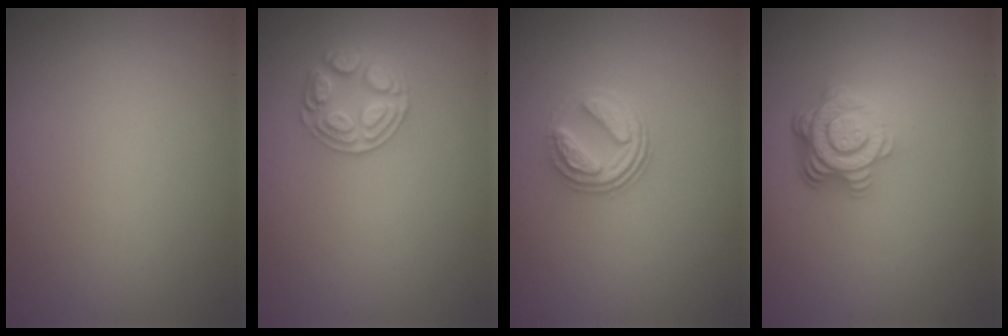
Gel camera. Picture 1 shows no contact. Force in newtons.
{"total": 2.6, "press": 2.6, "slide": 0.2}
{"total": 3.1, "press": 2.6, "slide": 1.8}
{"total": 5.0, "press": 3.6, "slide": 3.6}